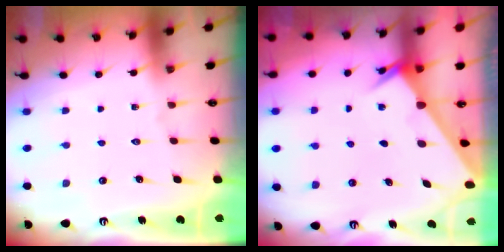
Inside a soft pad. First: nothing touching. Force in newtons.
{"total": 1.8, "press": 1.8, "slide": 0.0}